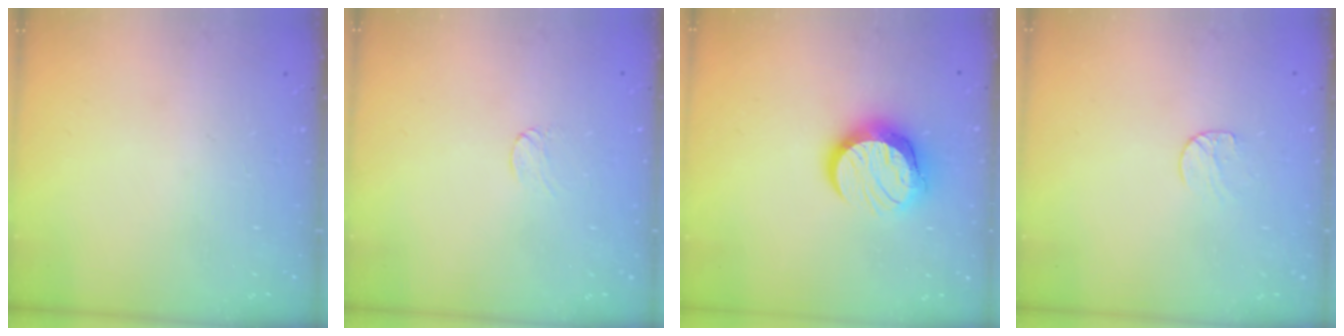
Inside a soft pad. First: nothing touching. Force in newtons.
{"total": 2.9, "press": 2.9, "slide": 0.3}
{"total": 12.0, "press": 12.0, "slide": 1.0}
{"total": 5.1, "press": 5.1, "slide": 0.5}